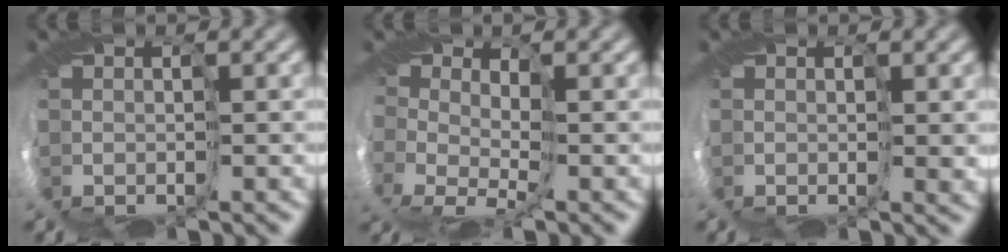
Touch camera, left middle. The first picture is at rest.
{"total": 2.7, "force": [-0.1, 1.4, 2.3], "torque": [-0.045, -0.003, 0.003]}
{"total": 1.2, "force": [0.4, 0.7, 1.0], "torque": [-0.021, -0.002, 0.009]}